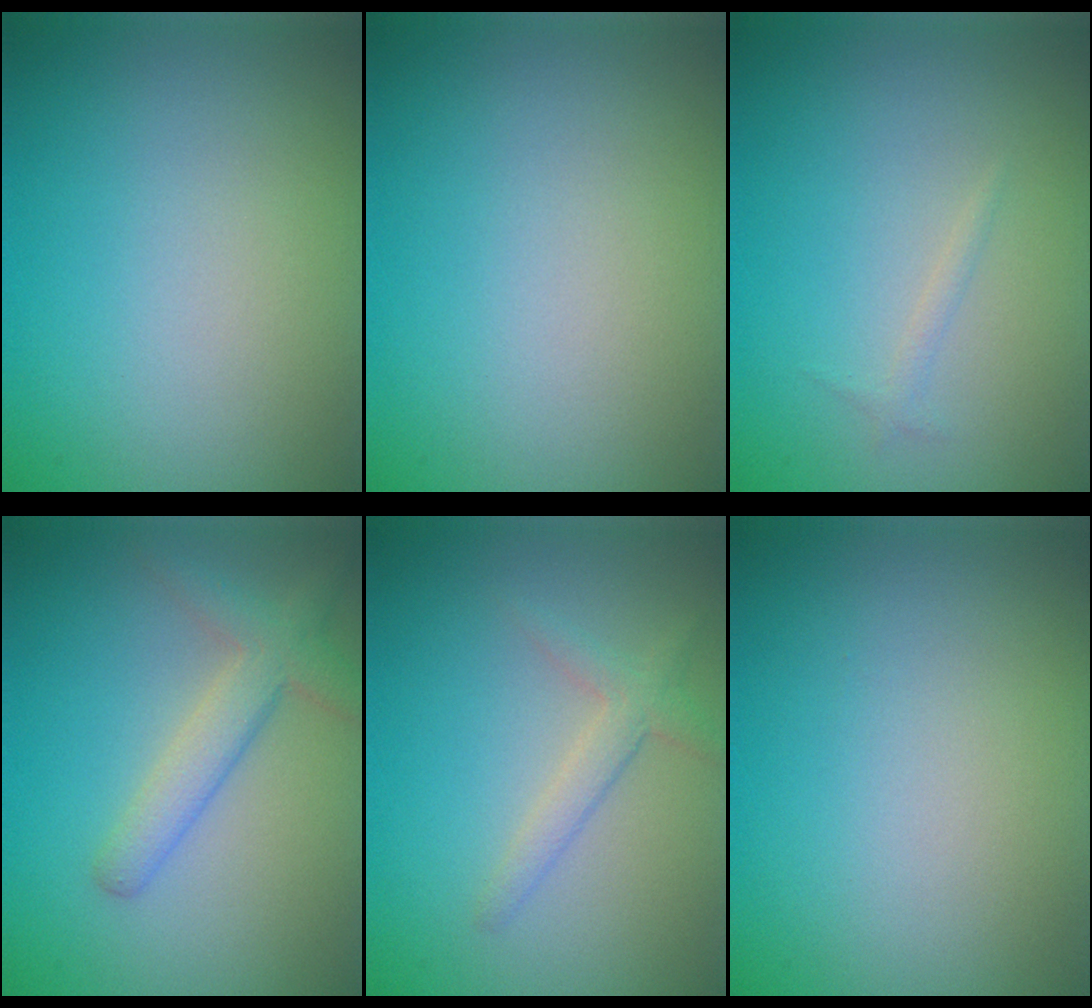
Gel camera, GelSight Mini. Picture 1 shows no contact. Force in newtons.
{"total": 0.0}
{"total": 0.6, "press": 0.6, "slide": 0.1}
{"total": 3.4, "press": 3.4, "slide": 0.2}
{"total": 2.0, "press": 2.0, "slide": 0.1}
{"total": 0.0}